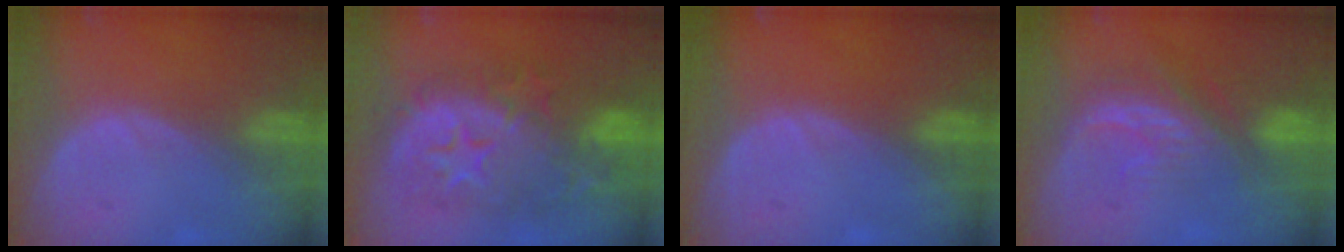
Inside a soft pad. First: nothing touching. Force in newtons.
{"total": 12.6, "press": 12.6, "slide": 1.1}
{"total": 0.0}
{"total": 7.9, "press": 7.1, "slide": 3.5}